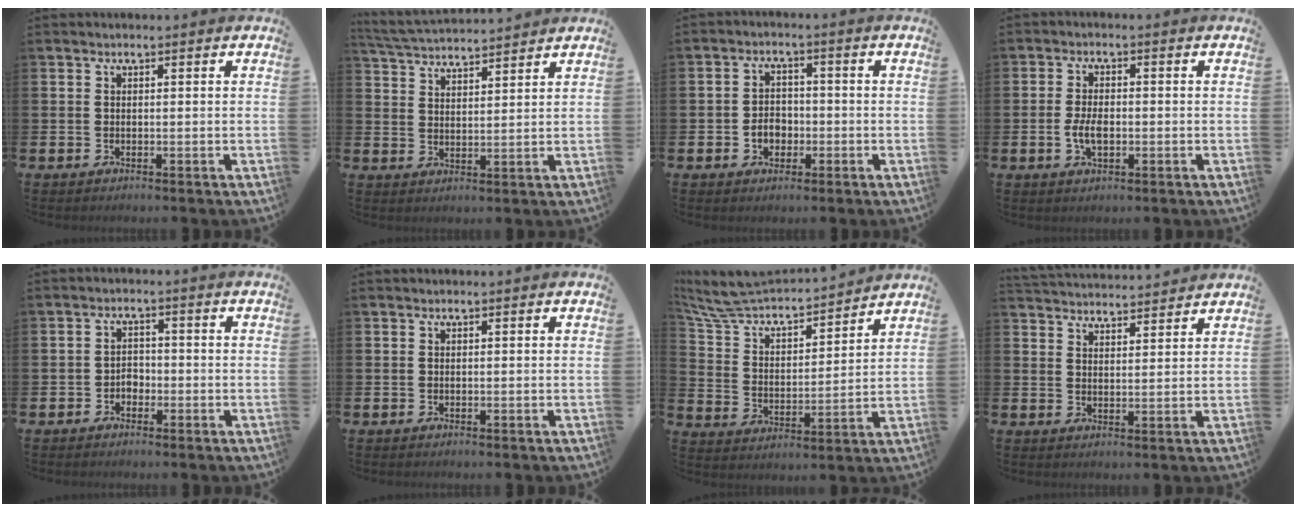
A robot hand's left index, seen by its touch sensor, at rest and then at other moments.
{"total": 4.7, "force": [4.7, 0.3, 0.3], "torque": [-0.027, -0.026, 0.084]}
{"total": 3.2, "force": [-1.0, 2.6, 1.6], "torque": [-0.025, 0.000, -0.025]}
{"total": 3.6, "force": [-0.5, 1.8, 3.0], "torque": [-0.063, 0.001, -0.011]}
{"total": 2.0, "force": [-1.3, 1.5, 0.6], "torque": [-0.013, 0.006, -0.029]}
{"total": 0.0}
{"total": 6.9, "force": [6.5, 1.7, 1.3], "torque": [-0.066, -0.053, 0.110]}
{"total": 4.1, "force": [4.1, 0.2, -0.3], "torque": [-0.002, -0.027, 0.074]}